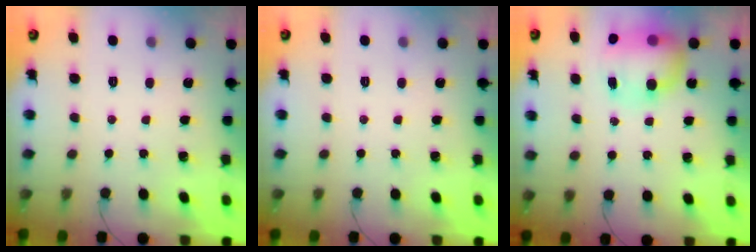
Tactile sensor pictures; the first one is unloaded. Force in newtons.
{"total": 0.0}
{"total": 9.7, "press": 9.3, "slide": 2.9}